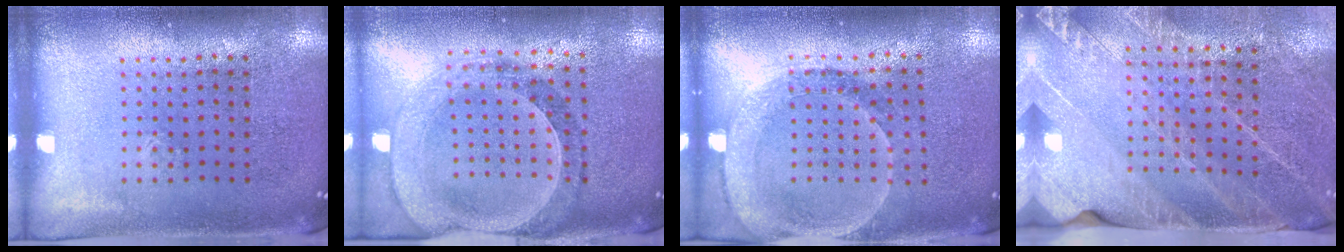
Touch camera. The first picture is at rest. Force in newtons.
{"total": 1.5, "press": 1.5, "slide": 0.4}
{"total": 1.8, "press": 1.6, "slide": 0.8}
{"total": 2.7, "press": 2.6, "slide": 0.7}